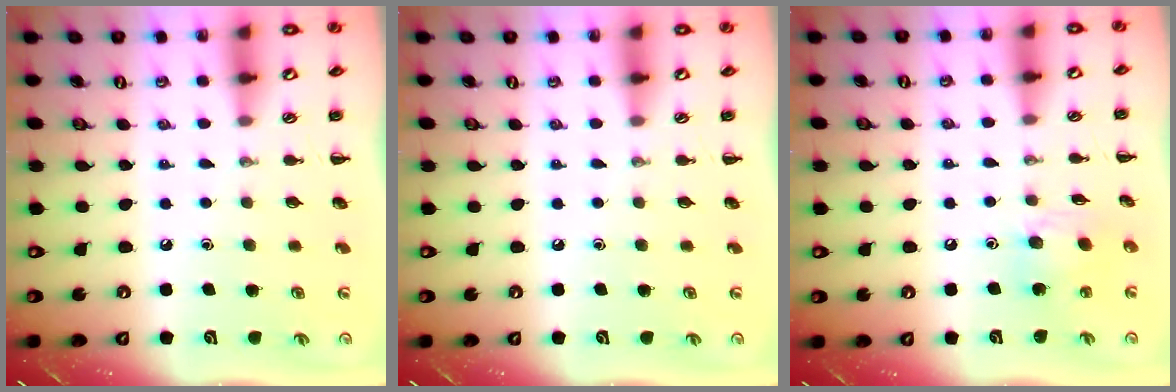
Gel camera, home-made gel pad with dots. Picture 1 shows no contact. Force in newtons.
{"total": 0.0}
{"total": 10.1, "press": 9.9, "slide": 1.9}